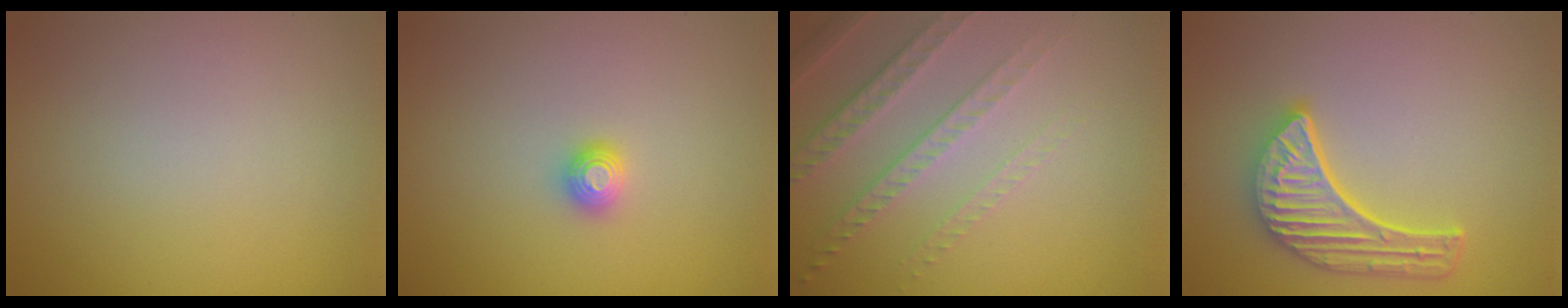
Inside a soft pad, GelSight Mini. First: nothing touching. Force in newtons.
{"total": 1.1, "press": 1.1, "slide": 0.1}
{"total": 4.7, "press": 3.2, "slide": 3.4}
{"total": 5.9, "press": 4.5, "slide": 3.8}